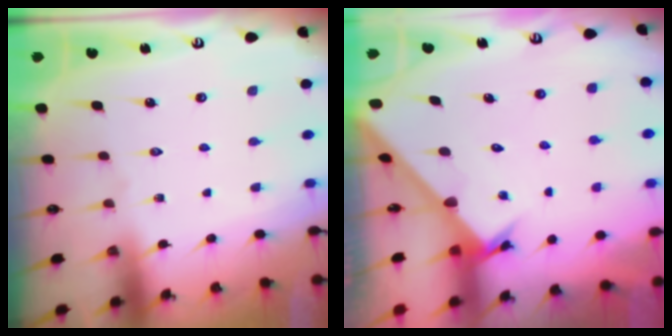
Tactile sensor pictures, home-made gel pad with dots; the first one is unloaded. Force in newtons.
{"total": 2.6, "press": 2.6, "slide": 0.2}